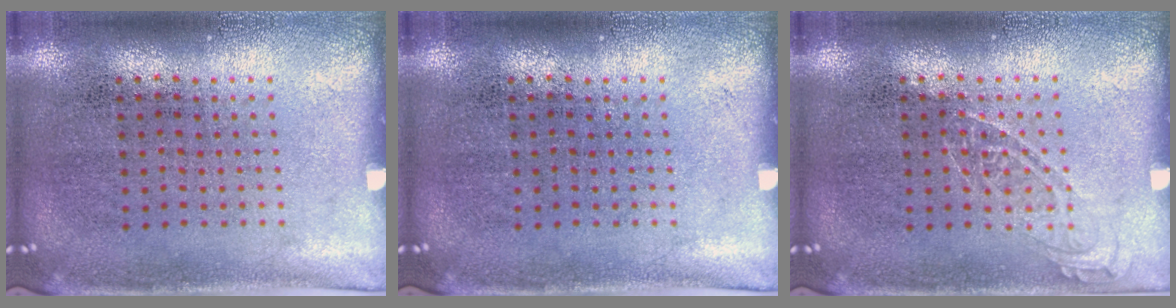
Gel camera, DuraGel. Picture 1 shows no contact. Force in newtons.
{"total": 0.0}
{"total": 1.5, "press": 1.4, "slide": 0.2}